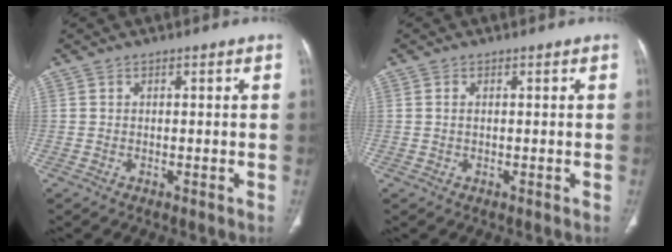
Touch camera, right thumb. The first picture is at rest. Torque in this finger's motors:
{"motor_torque": [-0.30, 0.12, -0.21, 0.03, -0.05]}